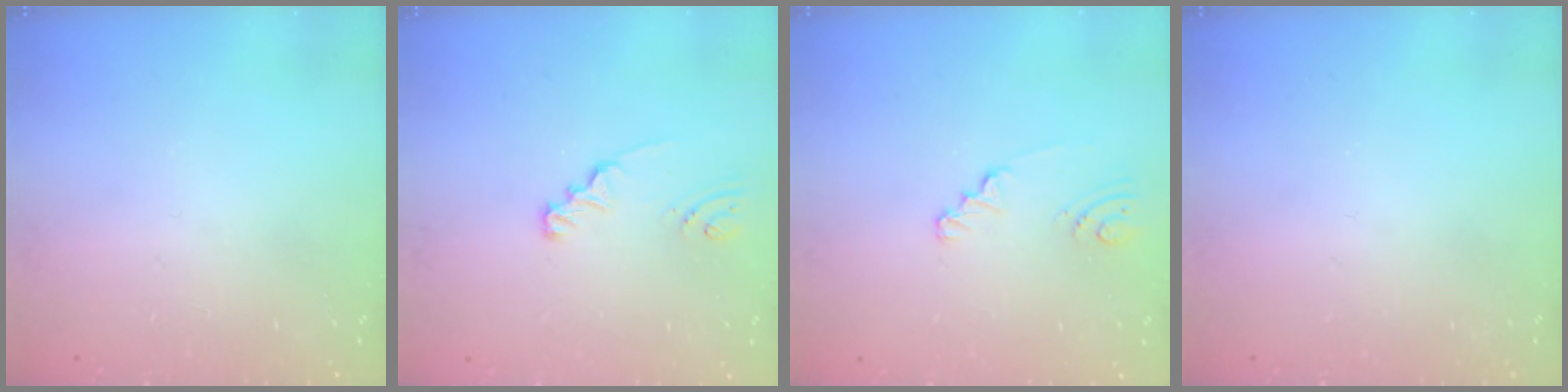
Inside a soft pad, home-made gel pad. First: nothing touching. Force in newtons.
{"total": 2.2, "press": 2.2, "slide": 0.2}
{"total": 1.5, "press": 1.5, "slide": 0.1}
{"total": 0.0}